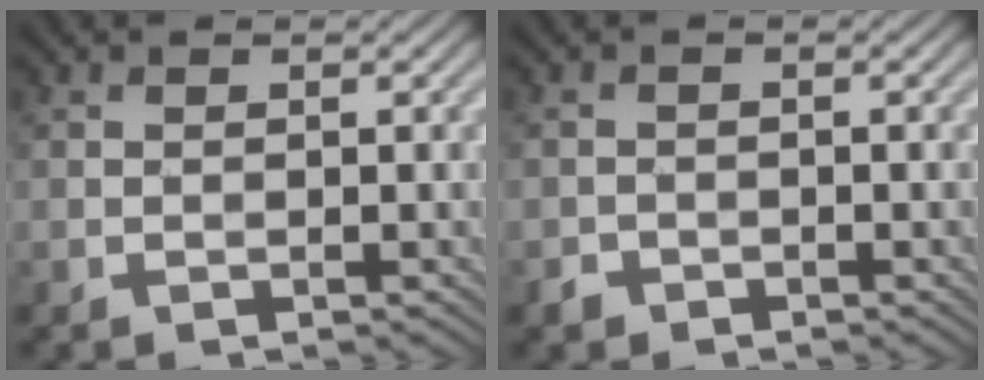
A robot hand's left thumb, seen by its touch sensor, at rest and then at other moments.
{"total": 1.1, "force": [-0.8, 0.7, 0.2], "torque": [-0.004, 0.000, -0.017]}